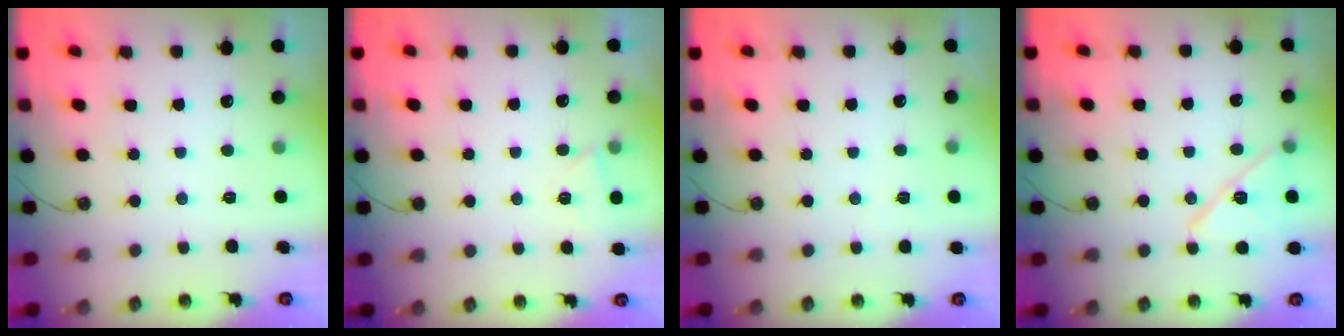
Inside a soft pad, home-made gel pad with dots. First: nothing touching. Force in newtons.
{"total": 3.3, "press": 3.3, "slide": 0.5}
{"total": 5.4, "press": 3.7, "slide": 3.8}
{"total": 13.3, "press": 12.7, "slide": 4.1}